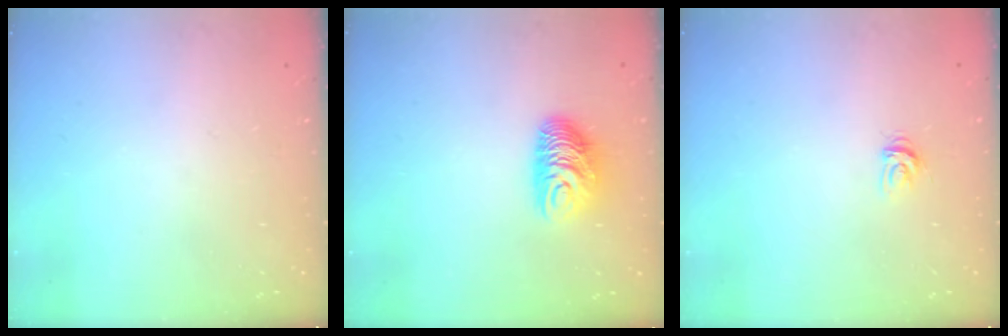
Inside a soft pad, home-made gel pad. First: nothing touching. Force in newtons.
{"total": 9.6, "press": 9.6, "slide": 0.7}
{"total": 3.4, "press": 3.4, "slide": 0.4}